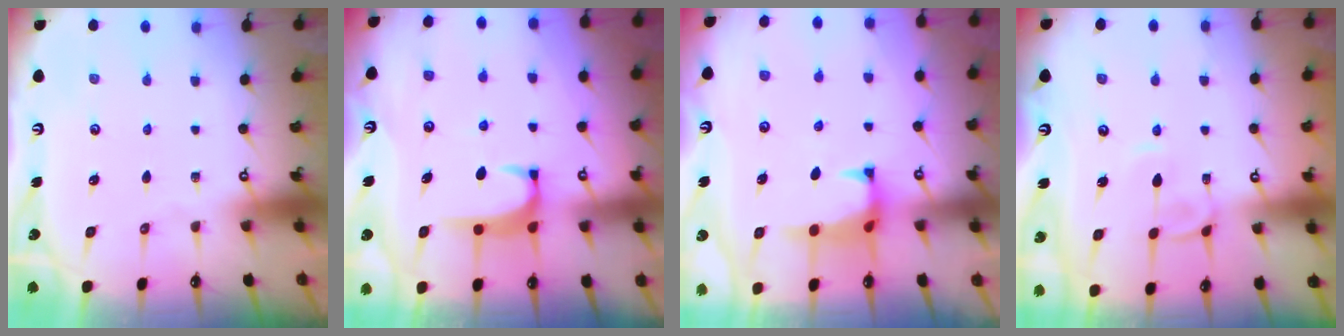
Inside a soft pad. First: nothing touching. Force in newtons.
{"total": 2.3, "press": 2.3, "slide": 0.6}
{"total": 1.5, "press": 1.3, "slide": 0.7}
{"total": 2.5, "press": 2.4, "slide": 0.8}